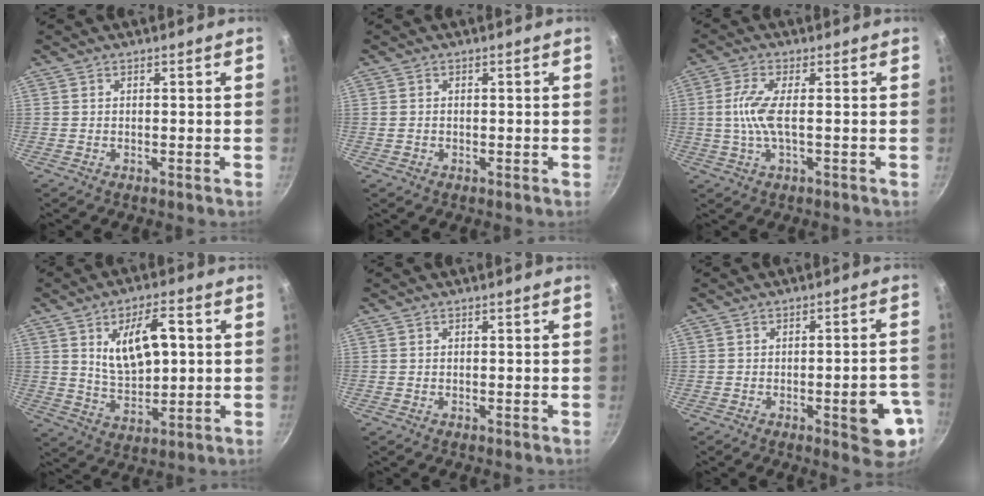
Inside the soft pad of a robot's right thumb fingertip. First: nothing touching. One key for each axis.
{"total": 1.0, "fx": -0.2, "fy": 0.8, "fz": 0.5, "tx": -0.009, "ty": 0.002, "tz": -0.003}
{"total": 6.3, "fx": -0.2, "fy": 1.4, "fz": 6.1, "tx": -0.146, "ty": 0.003, "tz": -0.006}
{"total": 12.1, "fx": 2.7, "fy": 6.0, "fz": 10.1, "tx": -0.152, "ty": -0.009, "tz": 0.057}
{"total": 0.0}
{"total": 10.0, "fx": -3.3, "fy": 3.2, "fz": 8.9, "tx": -0.082, "ty": 0.017, "tz": -0.038}